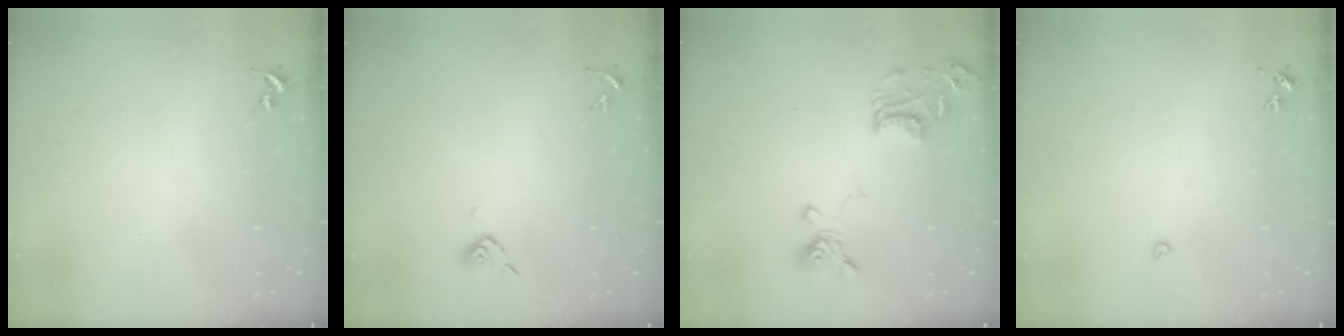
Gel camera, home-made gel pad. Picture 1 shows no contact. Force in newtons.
{"total": 3.5, "press": 3.4, "slide": 0.9}
{"total": 15.9, "press": 15.8, "slide": 1.7}
{"total": 2.4, "press": 2.4, "slide": 0.3}